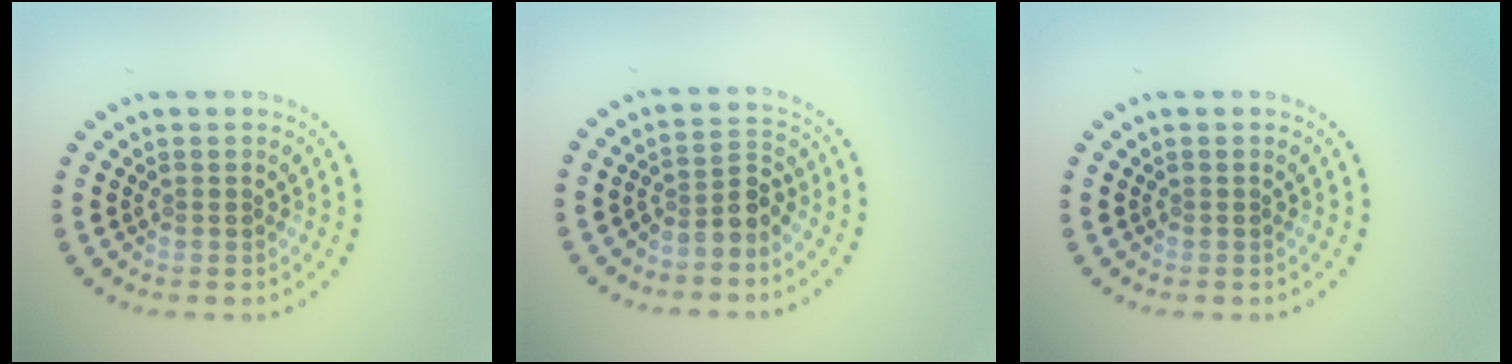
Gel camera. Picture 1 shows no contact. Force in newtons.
{"total": 2.6, "press": 1.9, "slide": 1.7}
{"total": 0.0}